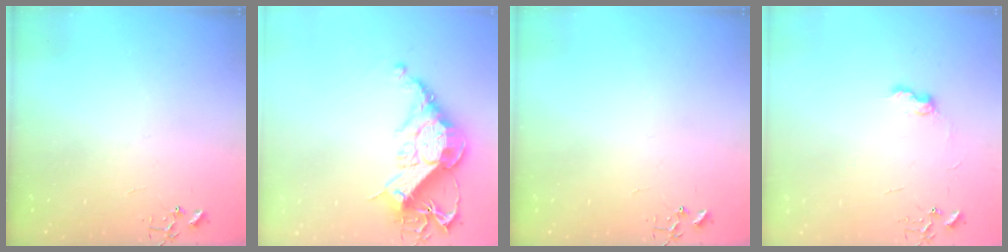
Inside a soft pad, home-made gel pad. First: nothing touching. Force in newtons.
{"total": 18.5, "press": 18.4, "slide": 1.5}
{"total": 0.0}
{"total": 7.6, "press": 7.5, "slide": 0.7}